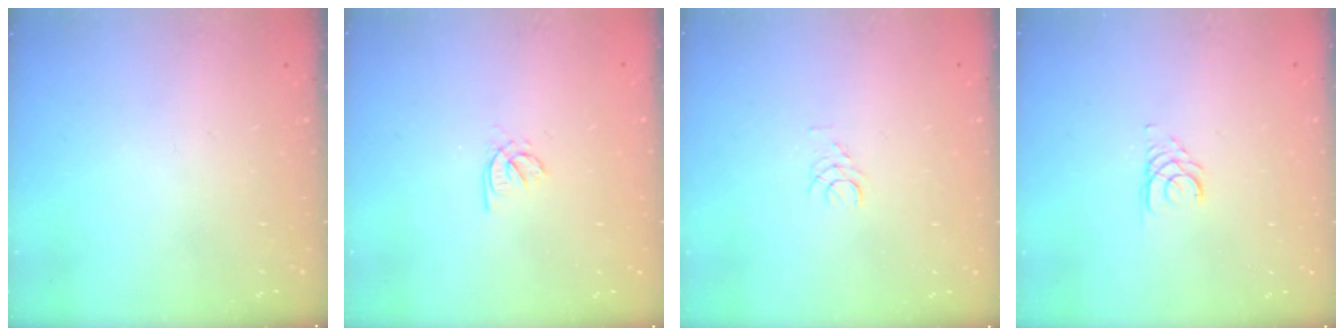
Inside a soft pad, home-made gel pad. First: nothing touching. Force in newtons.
{"total": 1.7, "press": 1.6, "slide": 0.4}
{"total": 3.6, "press": 3.5, "slide": 0.4}
{"total": 2.8, "press": 2.8, "slide": 0.3}